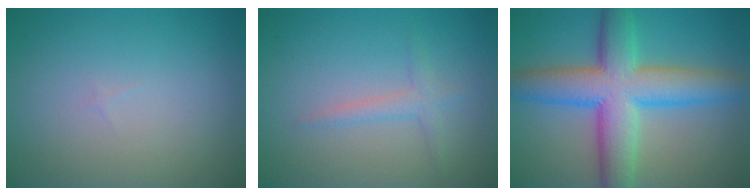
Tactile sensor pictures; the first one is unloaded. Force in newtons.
{"total": 1.7, "press": 1.7, "slide": 0.0}
{"total": 9.6, "press": 9.6, "slide": 0.1}